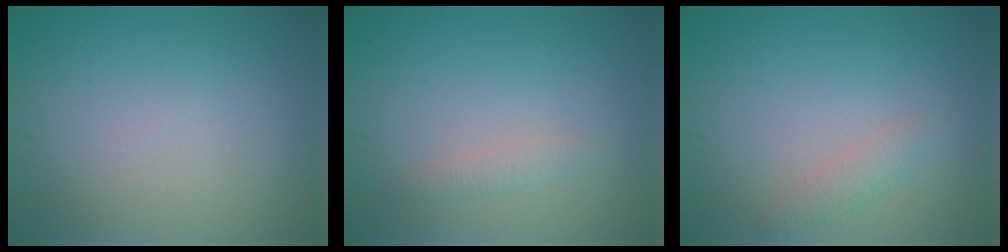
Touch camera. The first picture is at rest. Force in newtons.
{"total": 1.1, "press": 1.1, "slide": 0.0}
{"total": 1.4, "press": 1.4, "slide": 0.0}